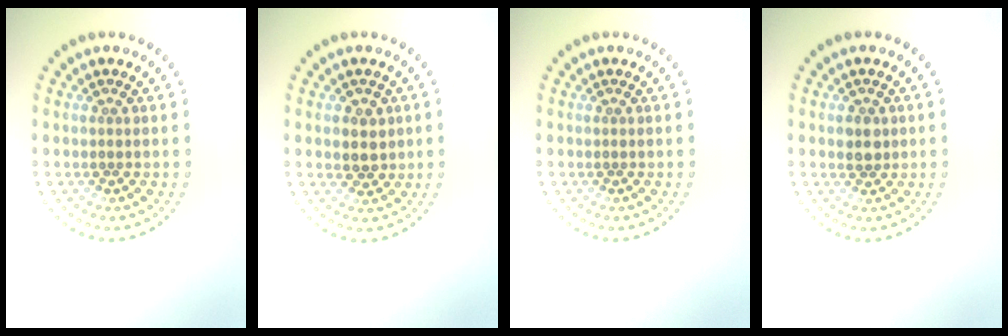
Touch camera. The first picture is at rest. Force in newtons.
{"total": 2.4, "press": 2.2, "slide": 0.9}
{"total": 0.0}
{"total": 1.6, "press": 1.6, "slide": 0.4}